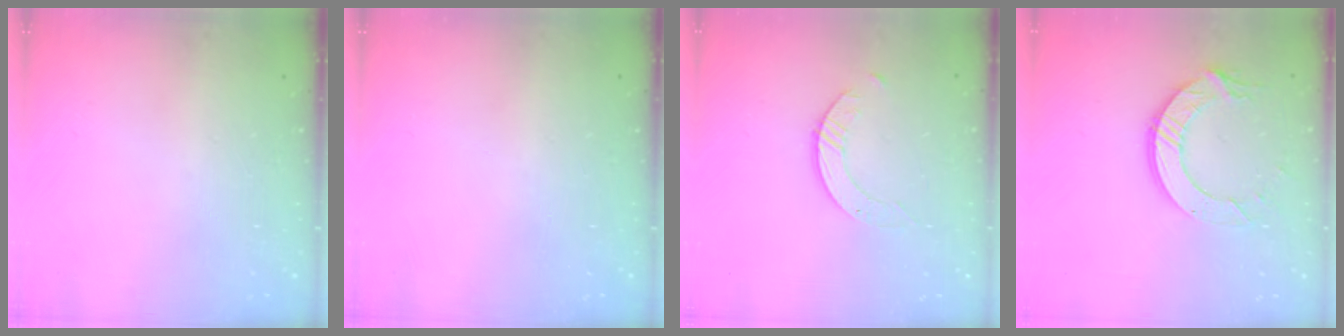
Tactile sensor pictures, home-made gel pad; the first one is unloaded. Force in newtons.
{"total": 0.0}
{"total": 2.6, "press": 2.6, "slide": 0.3}
{"total": 11.1, "press": 11.0, "slide": 1.1}